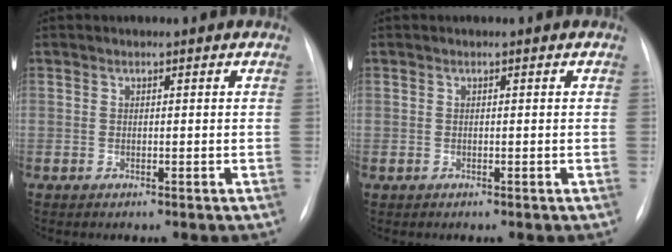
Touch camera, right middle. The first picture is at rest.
{"total": 0.0}